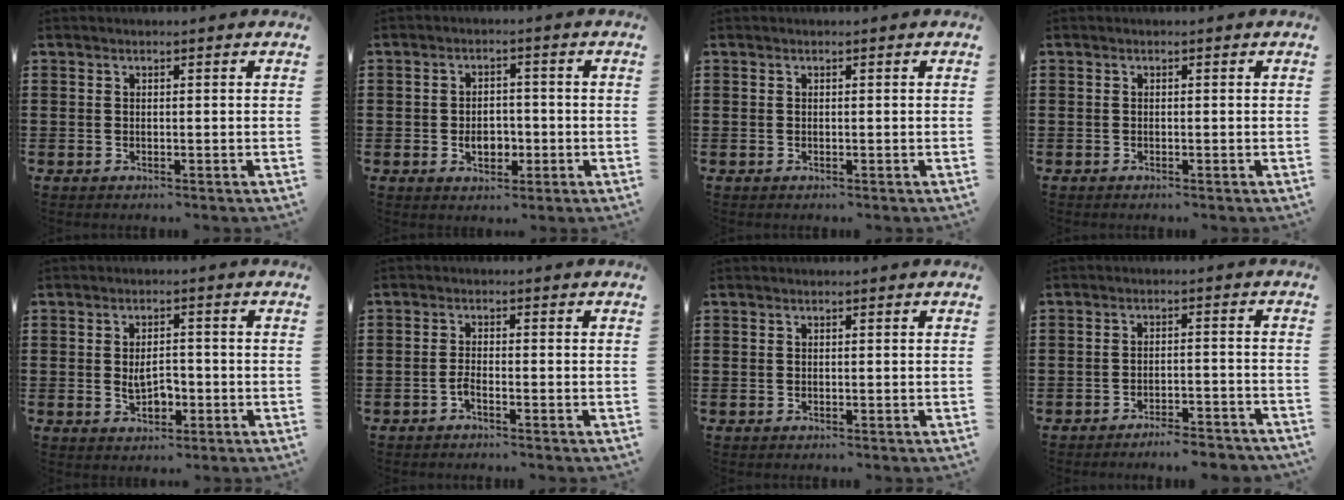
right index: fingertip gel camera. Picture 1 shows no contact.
{"total": 4.1, "force": [-1.1, 2.7, 2.8], "torque": [-0.040, -0.002, -0.024]}
{"total": 0.0}
{"total": 0.0}
{"total": 3.8, "force": [-0.6, 2.2, 3.1], "torque": [-0.054, 0.001, -0.013]}
{"total": 1.6, "force": [-1.1, 0.2, 1.2], "torque": [-0.024, -0.003, -0.021]}
{"total": 0.0}
{"total": 3.5, "force": [-3.4, 0.0, 0.8], "torque": [-0.017, 0.000, -0.070]}